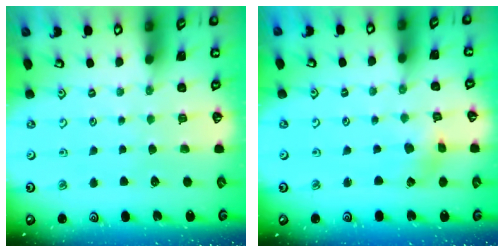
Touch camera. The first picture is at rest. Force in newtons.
{"total": 1.4, "press": 1.3, "slide": 0.3}